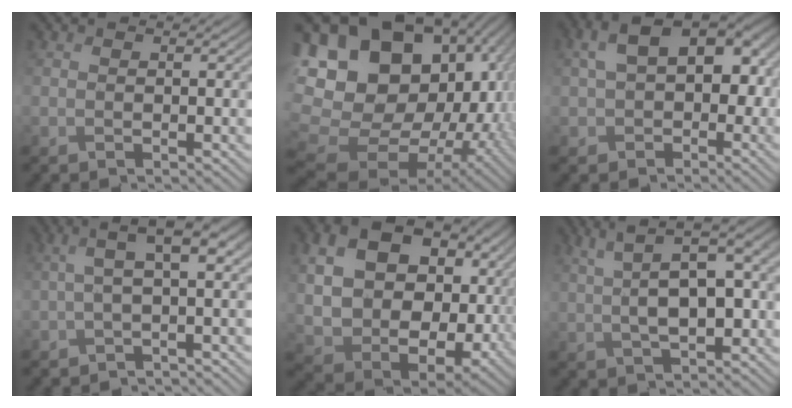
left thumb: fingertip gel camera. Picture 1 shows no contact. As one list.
[{"total": 22.5, "force": [2.4, 16.9, 14.7], "torque": [-0.286, -0.020, 0.062]}, {"total": 11.0, "force": [0.7, 7.9, 7.7], "torque": [-0.145, -0.011, 0.016]}, {"total": 7.0, "force": [-0.1, 2.7, 6.5], "torque": [-0.115, 0.008, -0.009]}, {"total": 16.9, "force": [3.6, 12.6, 10.6], "torque": [-0.232, -0.022, 0.097]}, {"total": 11.2, "force": [2.3, 5.1, 9.7], "torque": [-0.185, 0.008, 0.038]}]